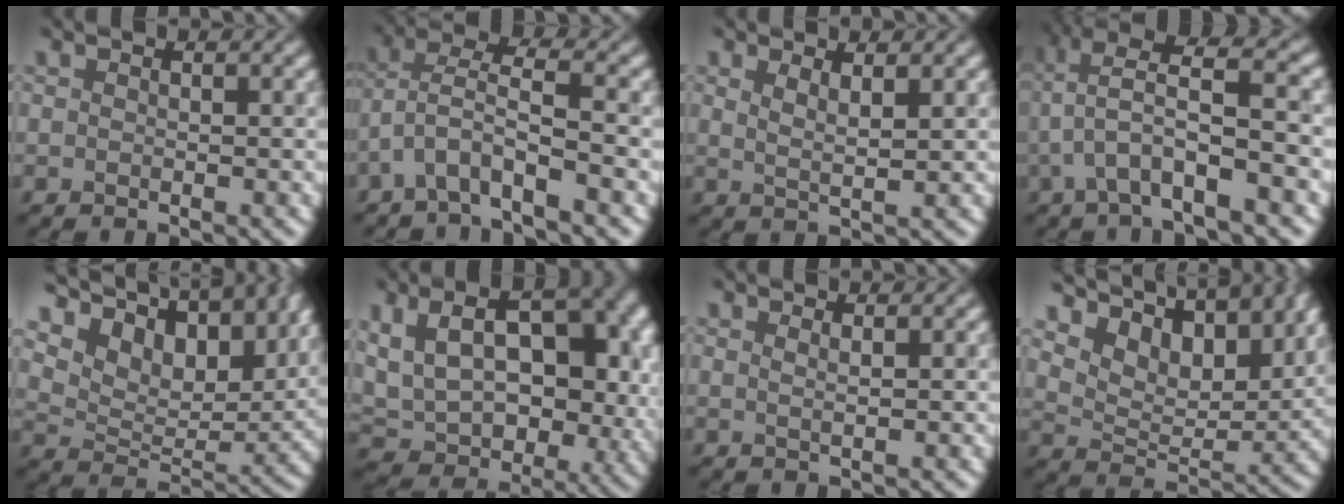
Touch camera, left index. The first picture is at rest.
{"total": 3.7, "force": [-3.2, -0.9, 1.6], "torque": [-0.065, -0.001, -0.026]}
{"total": 1.1, "force": [0.8, -0.7, 0.5], "torque": [-0.013, -0.008, 0.032]}
{"total": 6.0, "force": [-1.9, 0.2, 5.7], "torque": [-0.126, 0.008, -0.003]}
{"total": 10.6, "force": [9.1, 3.6, 4.1], "torque": [-0.146, 0.014, 0.168]}
{"total": 10.5, "force": [1.6, 6.4, 8.2], "torque": [-0.156, -0.015, 0.076]}
{"total": 0.6, "force": [0.5, -0.1, 0.2], "torque": [0.000, 0.002, 0.010]}
{"total": 9.3, "force": [8.0, 2.8, 3.8], "torque": [-0.114, -0.012, 0.163]}